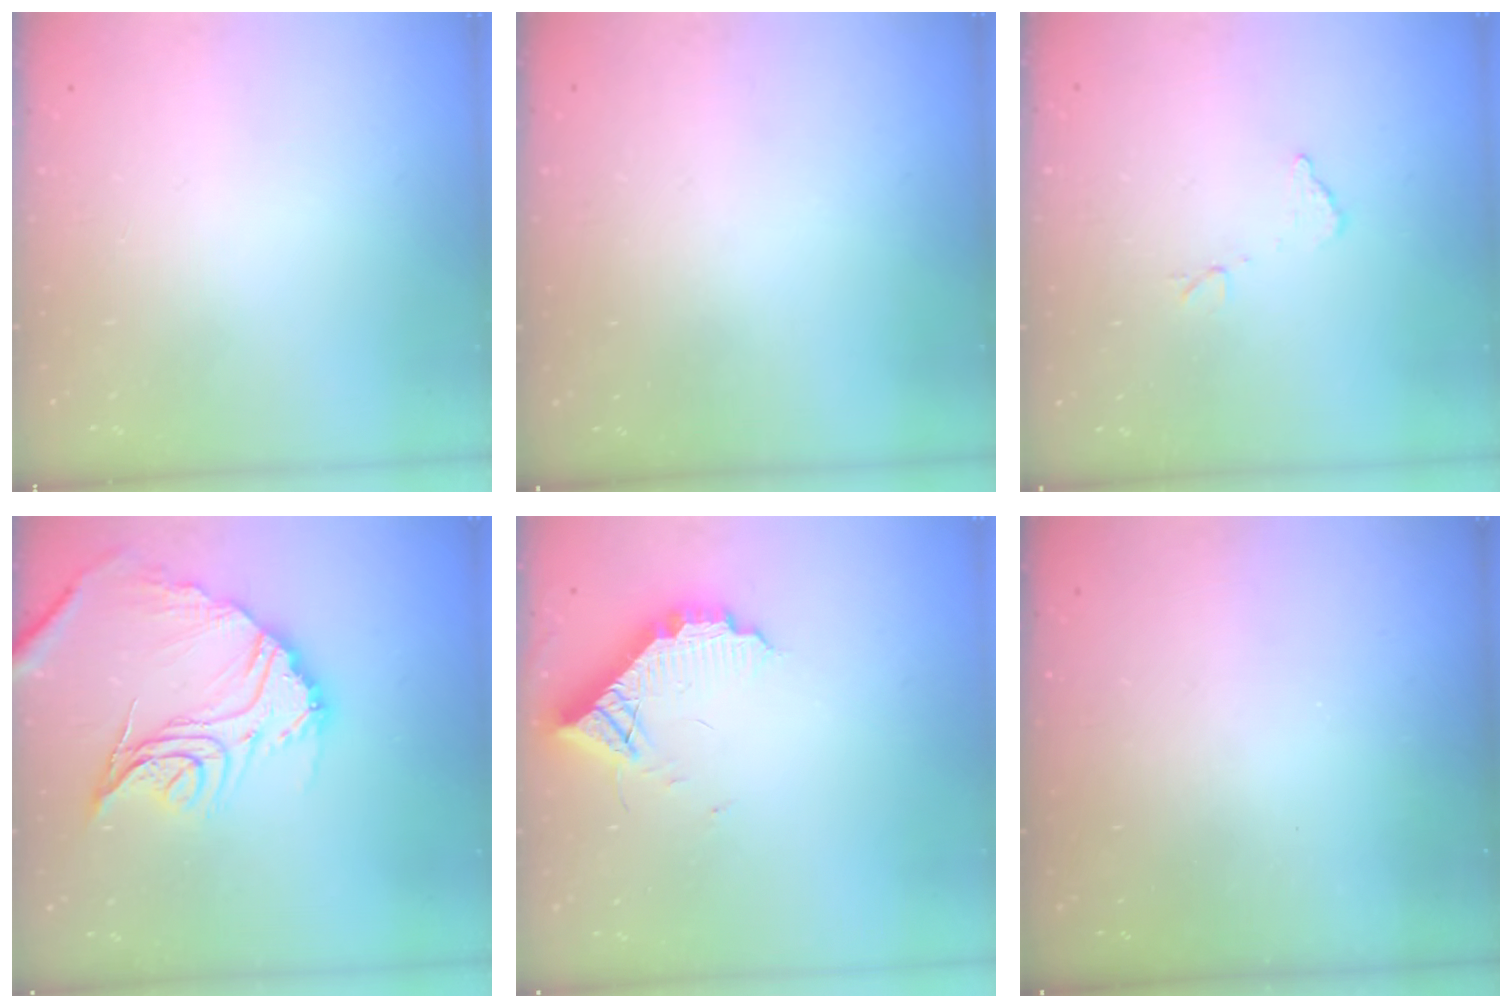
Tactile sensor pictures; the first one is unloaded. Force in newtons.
{"total": 3.0, "press": 3.0, "slide": 0.1}
{"total": 7.0, "press": 7.0, "slide": 0.2}
{"total": 19.2, "press": 19.1, "slide": 2.0}
{"total": 10.3, "press": 10.3, "slide": 0.5}
{"total": 3.0, "press": 3.0, "slide": 0.1}